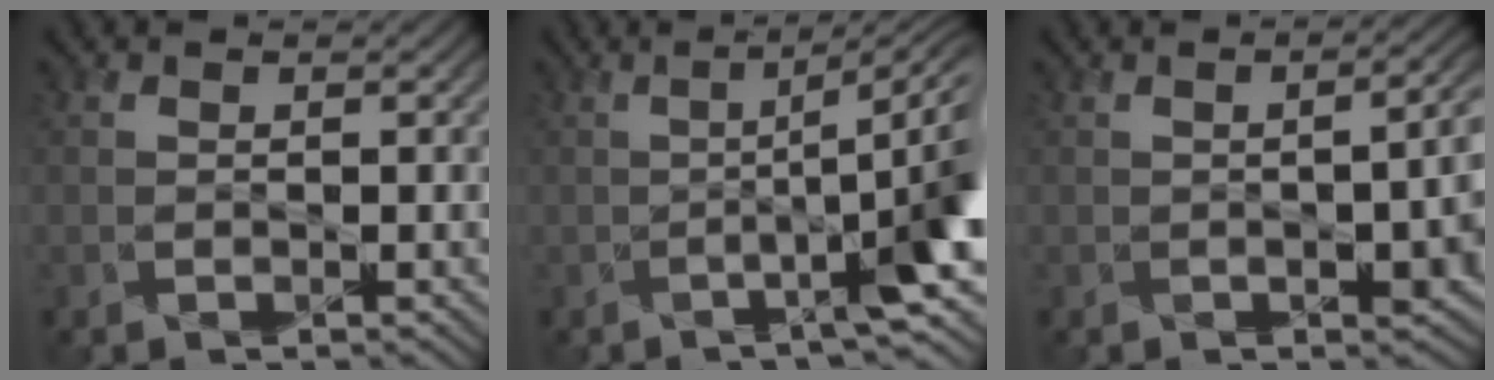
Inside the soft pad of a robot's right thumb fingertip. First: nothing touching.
{"total": 10.3, "force": [-2.0, 2.5, 9.7], "torque": [-0.127, -0.002, -0.028]}
{"total": 6.3, "force": [-1.2, 2.7, 5.6], "torque": [-0.059, -0.012, -0.008]}